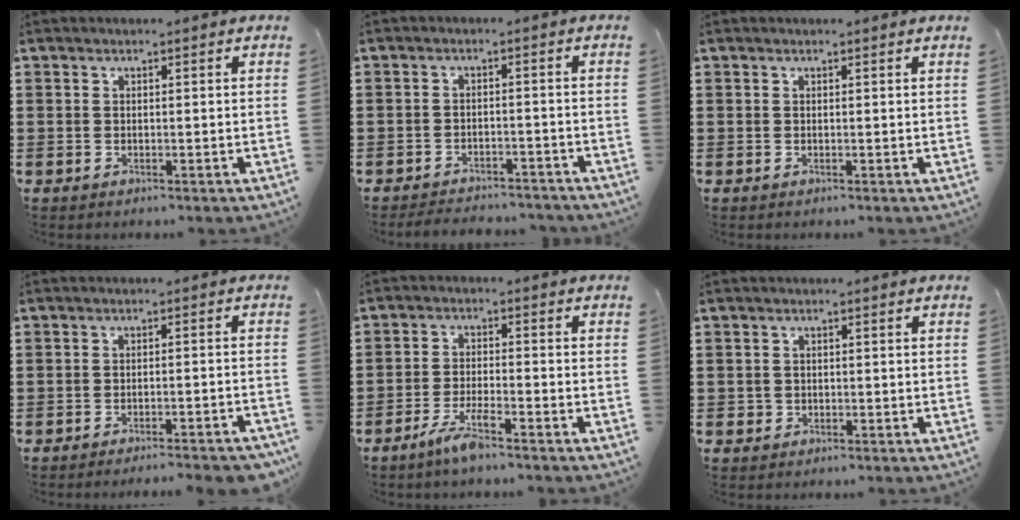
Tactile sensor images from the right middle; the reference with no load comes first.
{"total": 3.0, "force": [-3.0, 0.3, 0.2], "torque": [-0.008, 0.001, -0.063]}
{"total": 0.0}
{"total": 2.9, "force": [-2.8, -0.2, 0.8], "torque": [-0.014, 0.000, -0.057]}
{"total": 4.2, "force": [-3.1, 0.4, 2.8], "torque": [-0.059, -0.002, -0.060]}
{"total": 0.7, "force": [-0.2, 0.7, 0.1], "torque": [-0.004, 0.005, -0.006]}